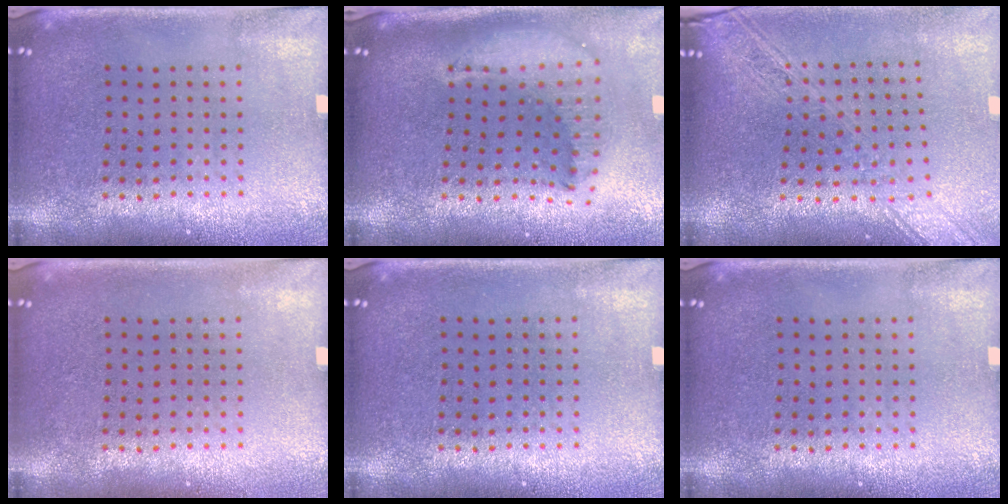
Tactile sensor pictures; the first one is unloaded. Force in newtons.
{"total": 2.2, "press": 1.7, "slide": 1.4}
{"total": 2.3, "press": 1.9, "slide": 1.2}
{"total": 0.0}
{"total": 0.0}
{"total": 0.0}